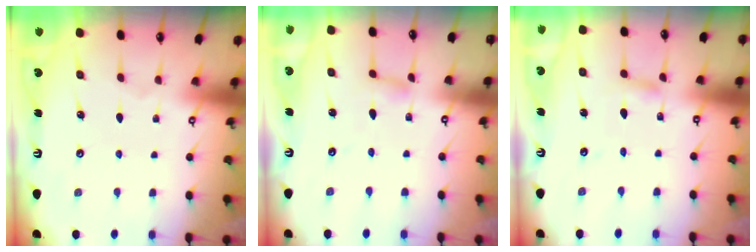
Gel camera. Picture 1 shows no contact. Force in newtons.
{"total": 2.5, "press": 2.5, "slide": 0.2}
{"total": 3.0, "press": 3.0, "slide": 0.2}